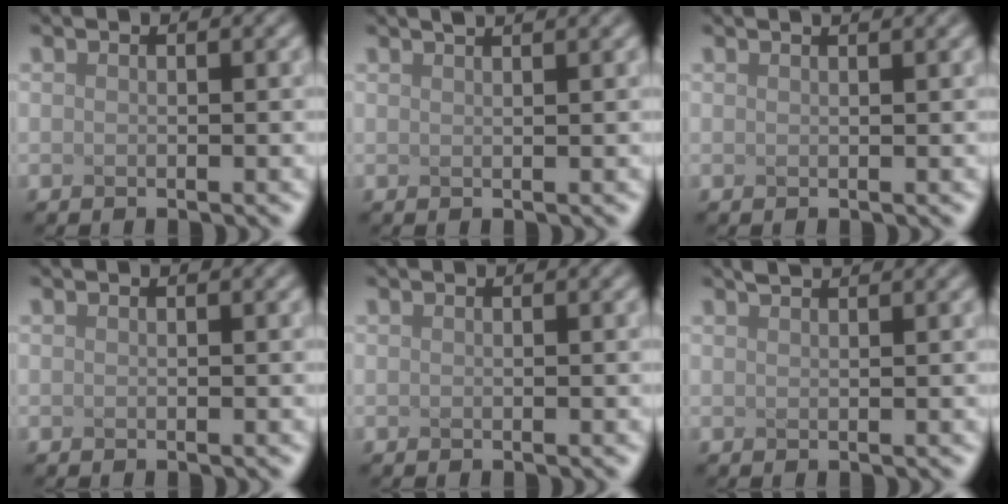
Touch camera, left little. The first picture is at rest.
{"total": 3.3, "force": [2.3, 1.2, 2.0], "torque": [-0.003, 0.026, -0.003]}
{"total": 2.0, "force": [1.4, 0.8, 1.2], "torque": [0.002, 0.013, -0.009]}
{"total": 0.0}
{"total": 0.0}
{"total": 1.8, "force": [1.6, 0.3, 0.8], "torque": [-0.005, 0.011, 0.009]}